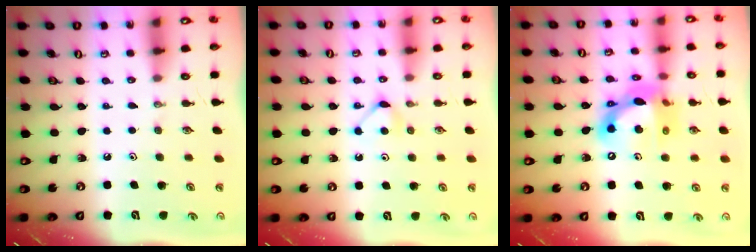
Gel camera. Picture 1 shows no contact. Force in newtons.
{"total": 4.3, "press": 4.3, "slide": 0.6}
{"total": 15.1, "press": 15.1, "slide": 0.7}